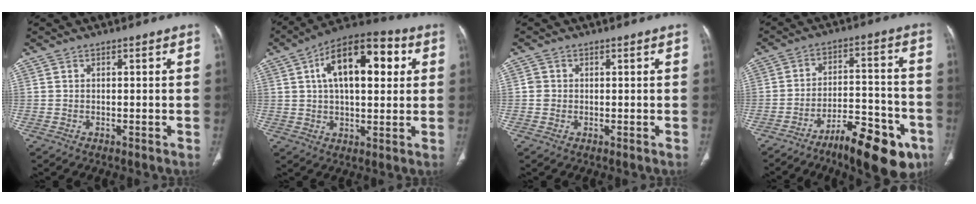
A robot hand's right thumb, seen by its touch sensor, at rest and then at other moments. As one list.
[{"total": 17.5, "force": [4.8, 8.6, 14.5], "torque": [-0.200, 0.020, 0.067]}, {"total": 1.4, "force": [-0.1, 1.4, 0.4], "torque": [-0.001, 0.004, -0.002]}, {"total": 15.6, "force": [-9.3, 5.3, 11.4], "torque": [-0.145, 0.072, -0.138]}]